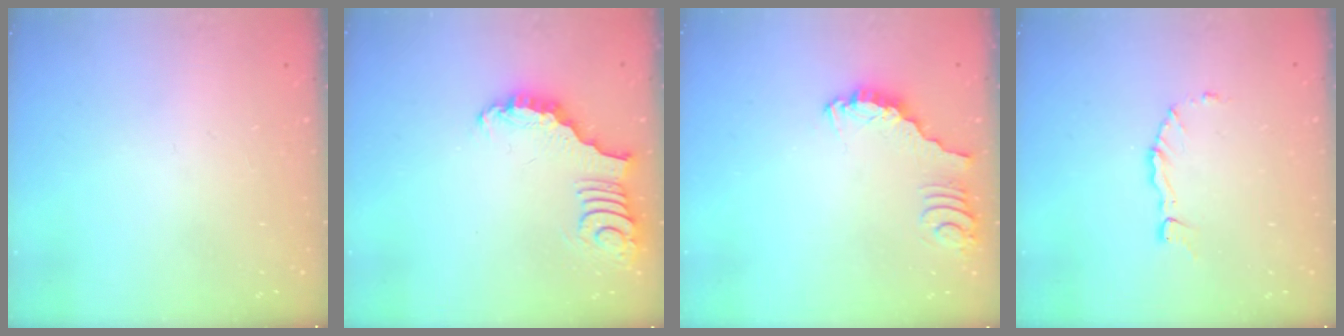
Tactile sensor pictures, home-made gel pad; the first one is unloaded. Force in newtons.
{"total": 3.3, "press": 3.3, "slide": 0.4}
{"total": 2.7, "press": 2.7, "slide": 0.1}
{"total": 3.7, "press": 3.7, "slide": 0.1}